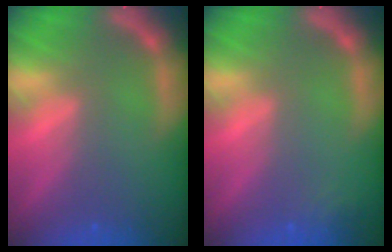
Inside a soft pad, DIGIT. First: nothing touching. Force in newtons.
{"total": 1.4}